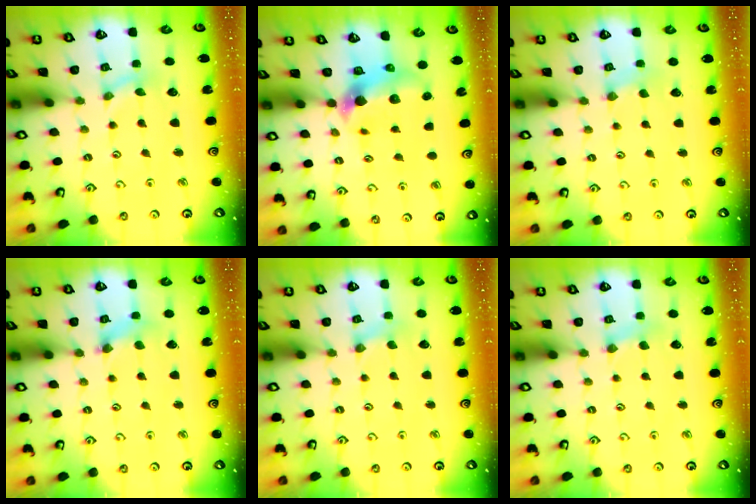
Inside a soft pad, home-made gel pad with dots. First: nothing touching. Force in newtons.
{"total": 5.9, "press": 5.9, "slide": 0.5}
{"total": 0.0}
{"total": 1.9, "press": 1.9, "slide": 0.2}
{"total": 0.0}
{"total": 2.8, "press": 2.8, "slide": 0.4}